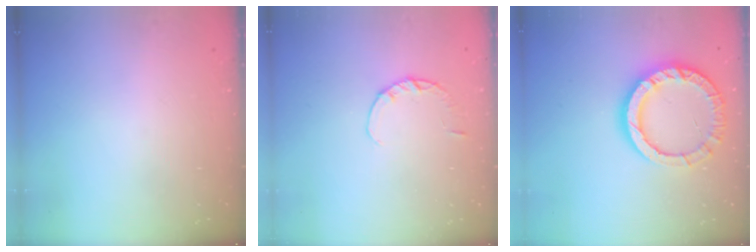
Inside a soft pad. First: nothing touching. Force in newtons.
{"total": 2.9, "press": 2.8, "slide": 0.4}
{"total": 14.0, "press": 14.0, "slide": 1.2}